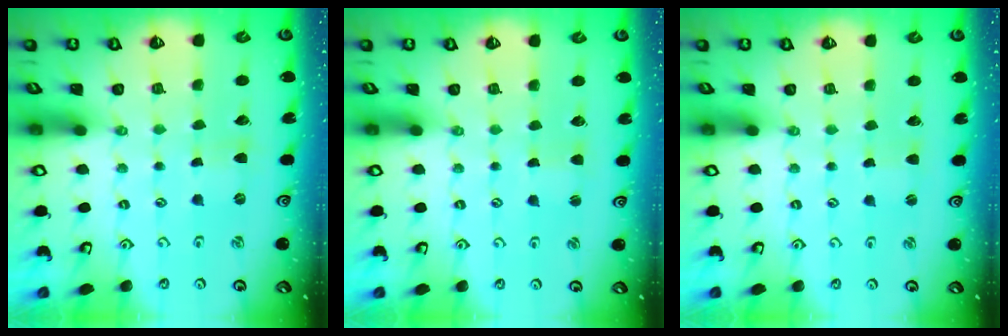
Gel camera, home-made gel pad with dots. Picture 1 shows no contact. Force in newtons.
{"total": 1.2, "press": 1.2, "slide": 0.1}
{"total": 0.6, "press": 0.6, "slide": 0.0}